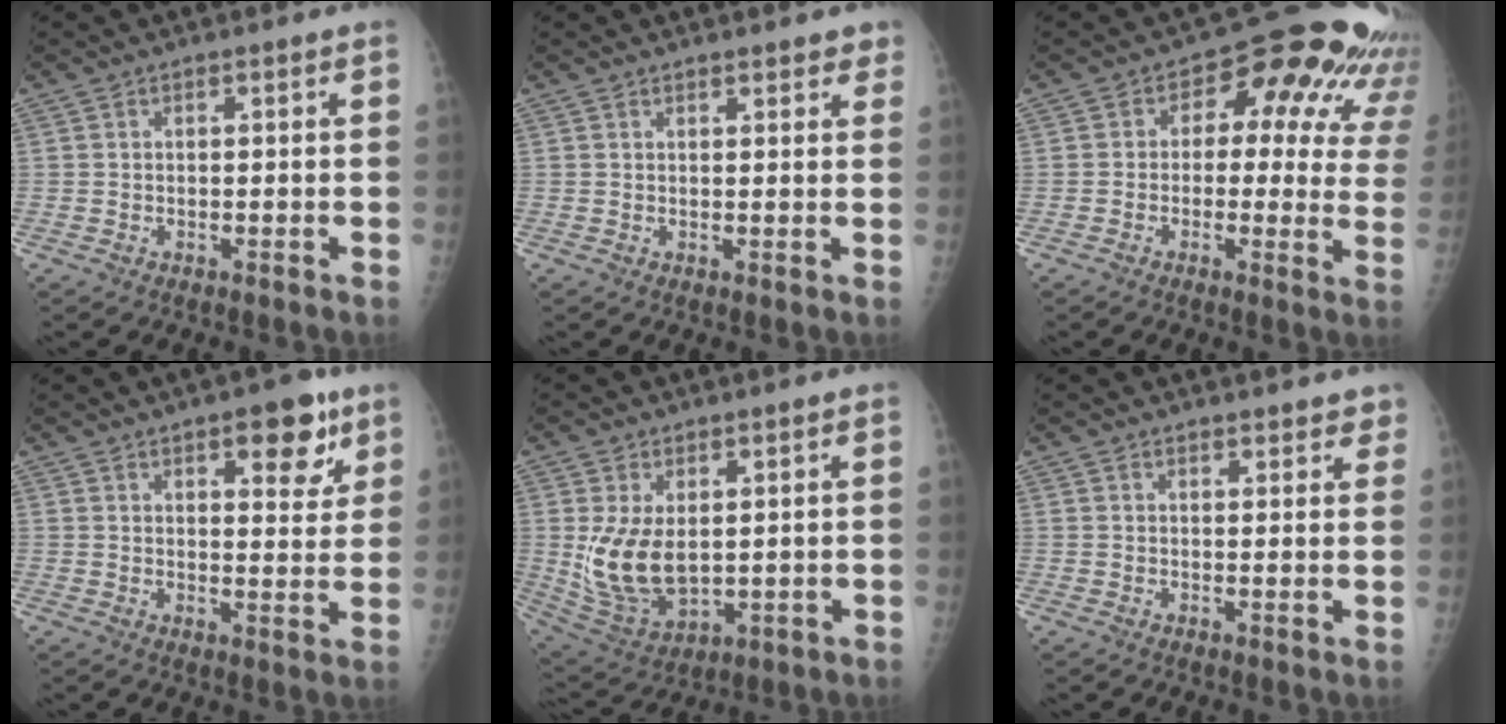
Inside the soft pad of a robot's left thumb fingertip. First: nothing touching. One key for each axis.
{"total": 3.2, "fx": 2.6, "fy": 1.2, "fz": 1.5, "tx": 0.008, "ty": -0.004, "tz": 0.027}
{"total": 18.5, "fx": 7.4, "fy": 10.4, "fz": 13.4, "tx": -0.112, "ty": 0.010, "tz": 0.071}
{"total": 9.4, "fx": 5.4, "fy": 3.9, "fz": 6.6, "tx": -0.059, "ty": -0.026, "tz": 0.072}
{"total": 11.4, "fx": 1.7, "fy": 6.8, "fz": 8.9, "tx": -0.155, "ty": -0.022, "tz": 0.054}
{"total": 4.8, "fx": 4.3, "fy": 1.7, "fz": 1.5, "tx": 0.013, "ty": -0.017, "tz": 0.047}